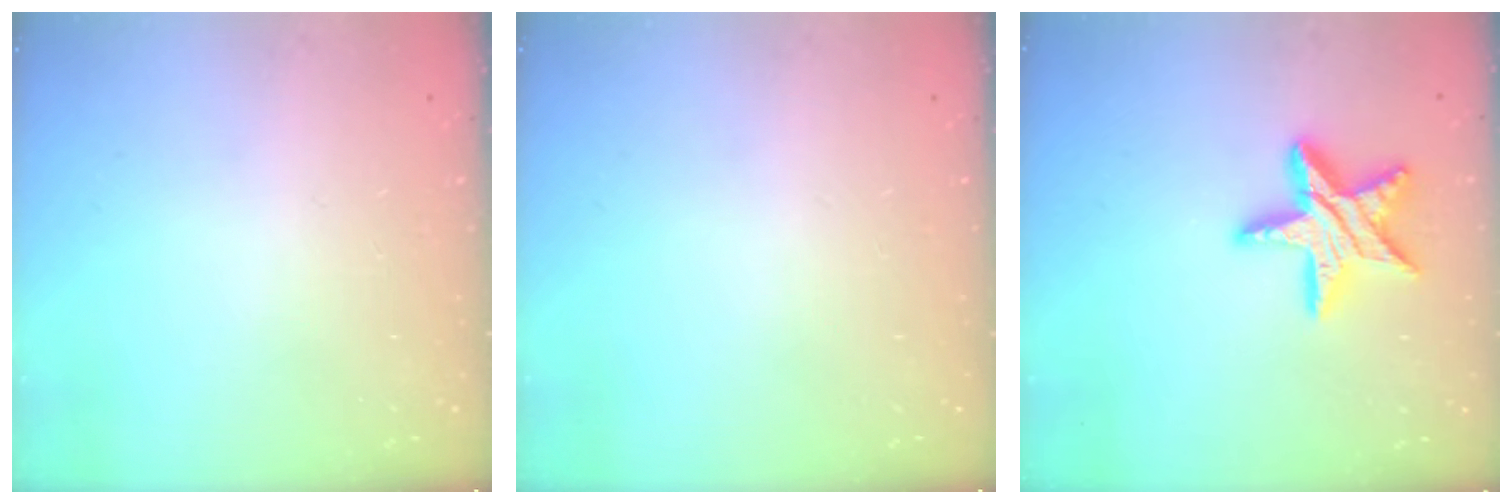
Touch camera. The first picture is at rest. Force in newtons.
{"total": 0.0}
{"total": 15.4, "press": 15.4, "slide": 1.3}